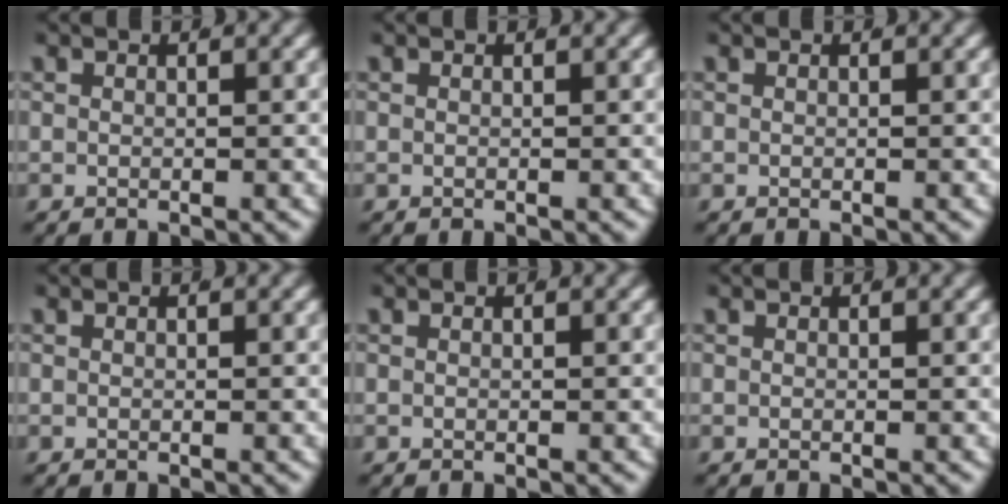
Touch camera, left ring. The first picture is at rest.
{"total": 0.0}
{"total": 0.0}
{"total": 0.0}
{"total": 0.0}
{"total": 0.0}